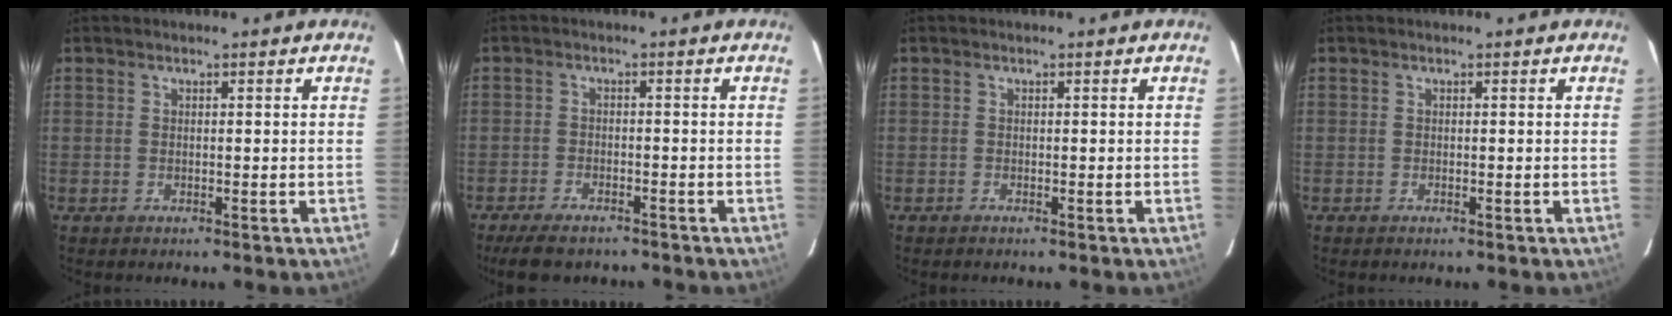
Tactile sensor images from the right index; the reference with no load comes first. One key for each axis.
{"total": 7.4, "fx": -6.0, "fy": 2.6, "fz": 3.4, "tx": -0.088, "ty": -0.014, "tz": -0.099}
{"total": 0.0}
{"total": 0.0}